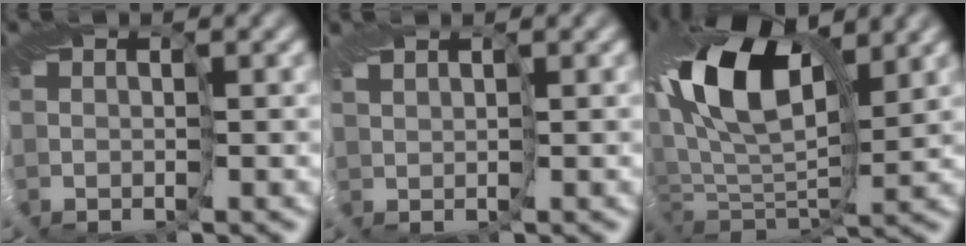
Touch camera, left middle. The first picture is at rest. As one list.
[{"total": 0.9, "force": [0.8, 0.2, 0.4], "torque": [-0.018, 0.006, 0.018]}, {"total": 12.5, "force": [2.4, 6.5, 10.4], "torque": [-0.199, 0.004, 0.036]}]